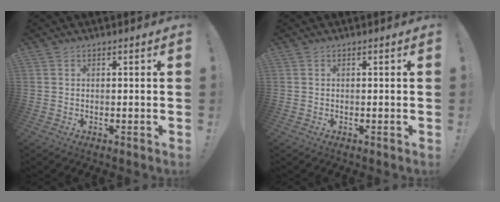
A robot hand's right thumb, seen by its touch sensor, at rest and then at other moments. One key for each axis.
{"total": 0.0}